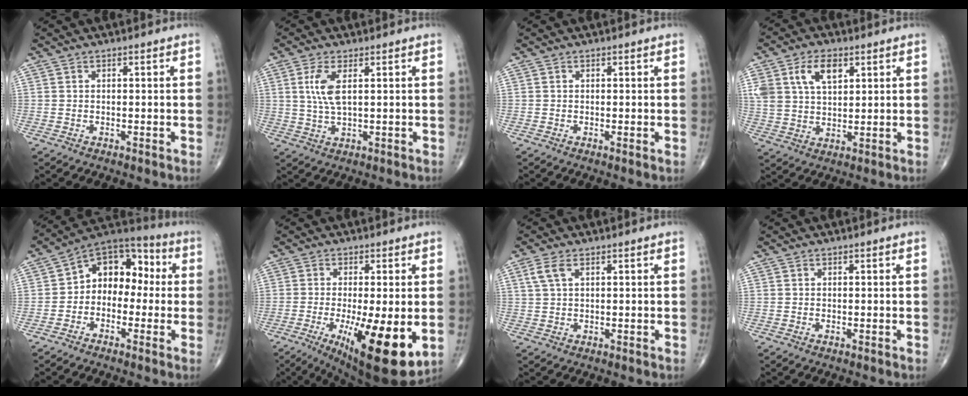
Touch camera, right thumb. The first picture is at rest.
{"total": 5.4, "force": [1.5, 1.9, 4.9], "torque": [-0.115, -0.006, 0.035]}
{"total": 0.5, "force": [0.0, 0.1, 0.5], "torque": [-0.015, -0.003, -0.002]}
{"total": 9.6, "force": [4.1, 5.7, 6.6], "torque": [-0.116, -0.008, 0.081]}
{"total": 11.8, "force": [-0.1, 8.5, 8.1], "torque": [-0.075, 0.048, -0.024]}
{"total": 16.2, "force": [-4.1, 4.3, 15.1], "torque": [-0.217, -0.029, -0.046]}
{"total": 3.2, "force": [1.3, 1.5, 2.5], "torque": [-0.064, 0.012, 0.032]}
{"total": 0.0}